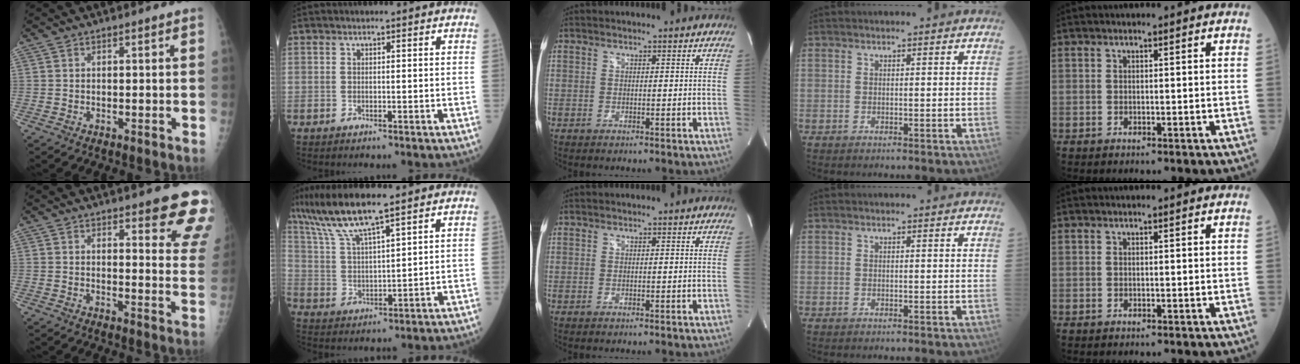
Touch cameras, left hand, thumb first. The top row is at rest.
{"thumb": {"total": 12.0, "force": [9.0, 3.2, 7.2], "torque": [-0.039, -0.051, 0.089]}, "index": {"total": 9.8, "force": [7.6, 0.3, 6.2], "torque": [-0.130, 0.009, 0.148]}}